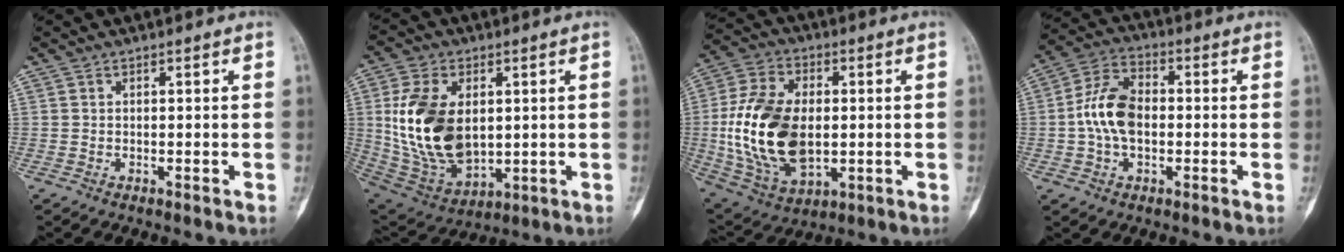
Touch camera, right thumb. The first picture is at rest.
{"total": 19.1, "force": [2.0, 11.8, 14.9], "torque": [-0.277, -0.017, 0.057]}
{"total": 20.6, "force": [-0.6, 12.6, 16.3], "torque": [-0.311, -0.004, 0.004]}
{"total": 10.2, "force": [-0.6, 6.4, 7.9], "torque": [-0.149, 0.026, -0.020]}